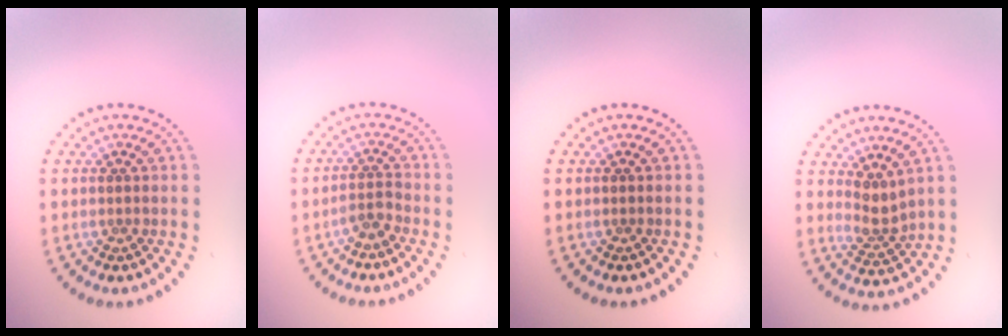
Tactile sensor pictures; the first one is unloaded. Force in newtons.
{"total": 1.8, "press": 1.3, "slide": 1.2}
{"total": 0.0}
{"total": 2.3, "press": 1.6, "slide": 1.6}